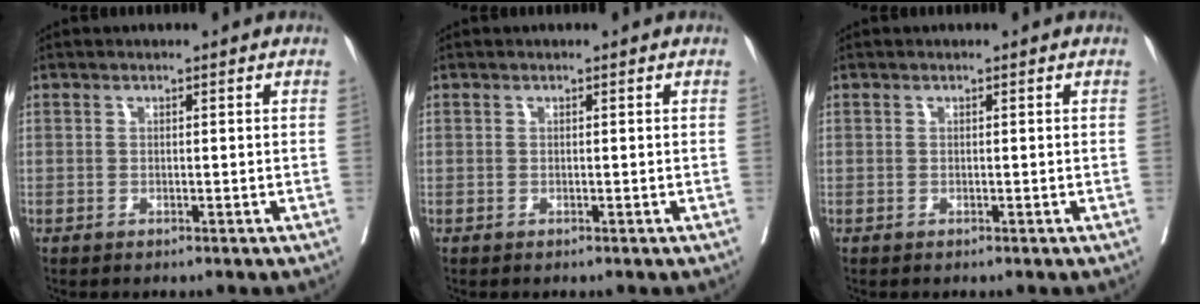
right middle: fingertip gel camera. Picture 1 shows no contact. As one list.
[{"total": 0.0}, {"total": 0.0}]